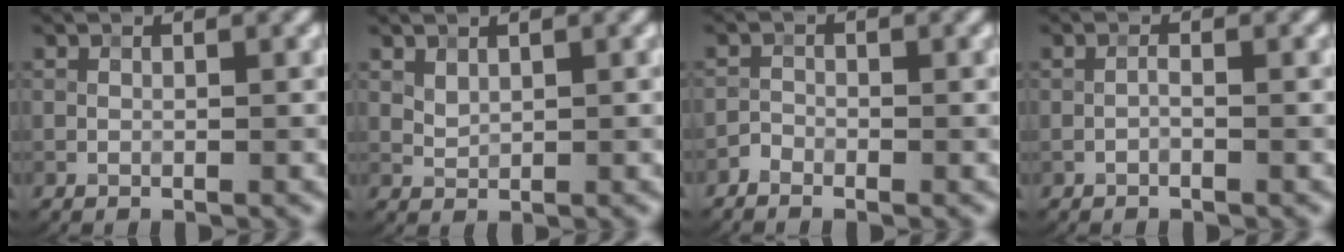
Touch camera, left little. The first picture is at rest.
{"total": 1.0, "force": [0.7, 0.5, 0.5], "torque": [-0.014, -0.002, 0.020]}
{"total": 1.1, "force": [-0.9, 0.4, 0.2], "torque": [-0.003, 0.005, -0.021]}
{"total": 0.6, "force": [-0.3, 0.1, 0.4], "torque": [-0.011, 0.002, -0.008]}